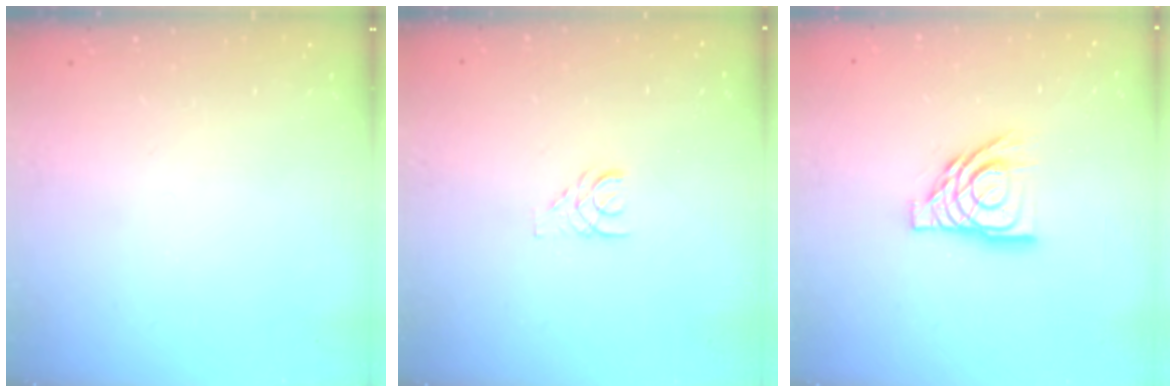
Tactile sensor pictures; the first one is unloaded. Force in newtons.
{"total": 1.7, "press": 1.7, "slide": 0.2}
{"total": 12.9, "press": 12.8, "slide": 1.6}